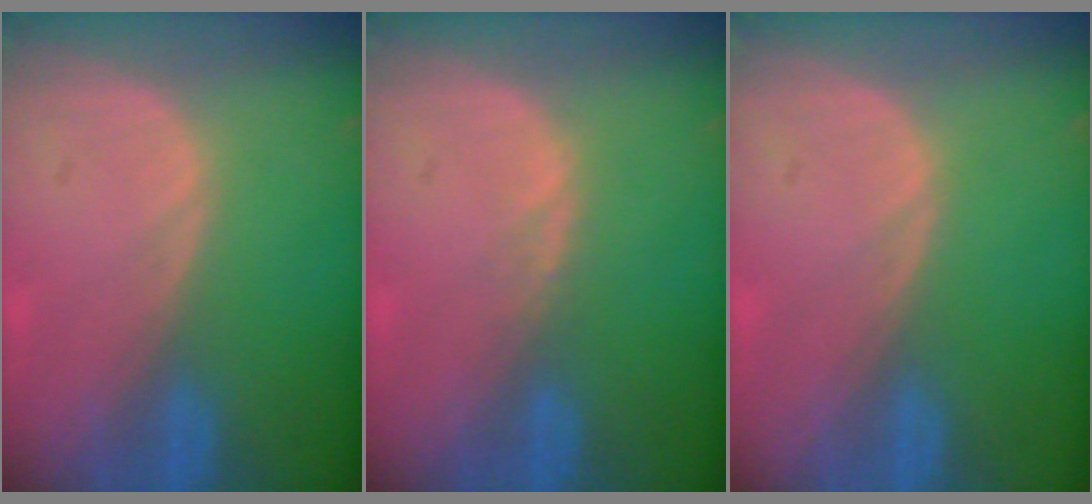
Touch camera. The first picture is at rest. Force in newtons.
{"total": 0.8, "press": 0.8, "slide": 0.3}
{"total": 0.0}